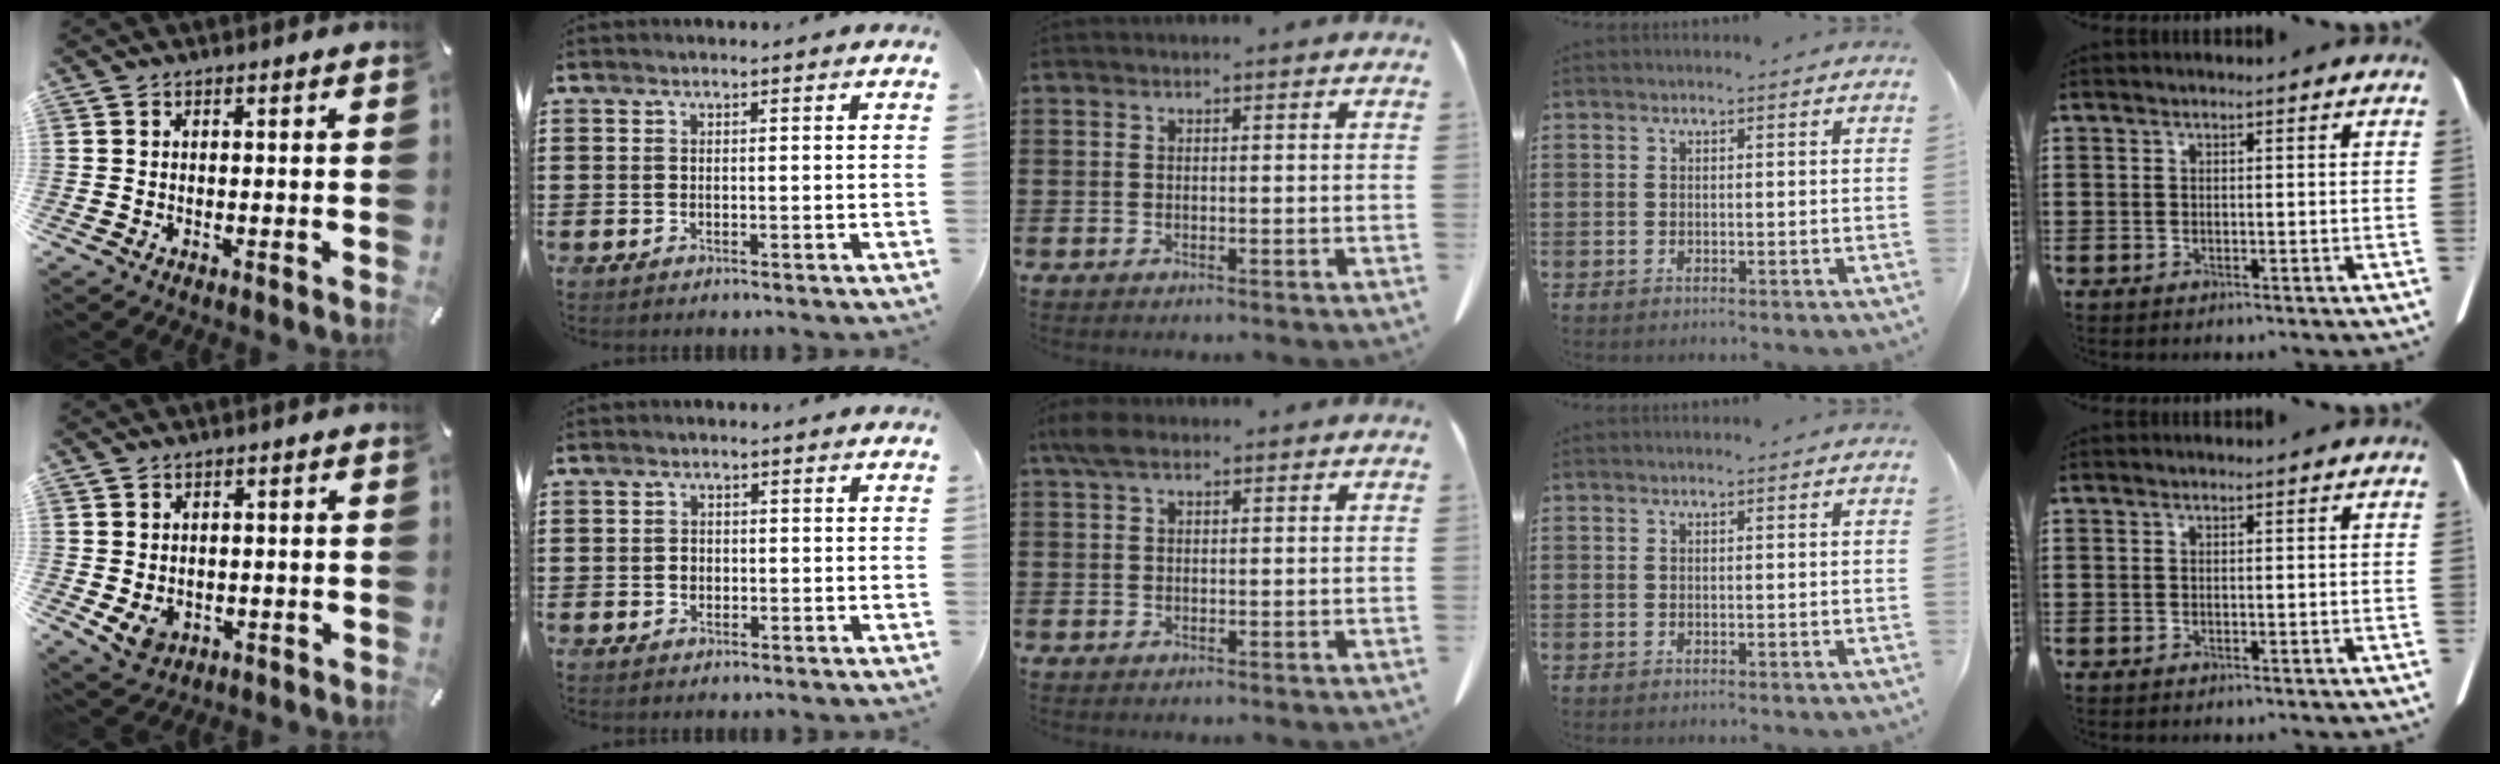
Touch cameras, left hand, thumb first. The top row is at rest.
{"thumb": {"total": 4.6, "force": [-0.6, 4.0, 2.2], "torque": [-0.034, -0.002, -0.010]}, "index": {"total": 1.2, "force": [-0.1, 1.0, 0.6], "torque": [-0.016, 0.006, -0.003]}, "middle": {"total": 2.6, "force": [1.3, 1.2, 1.9], "torque": [-0.043, 0.005, 0.024]}}